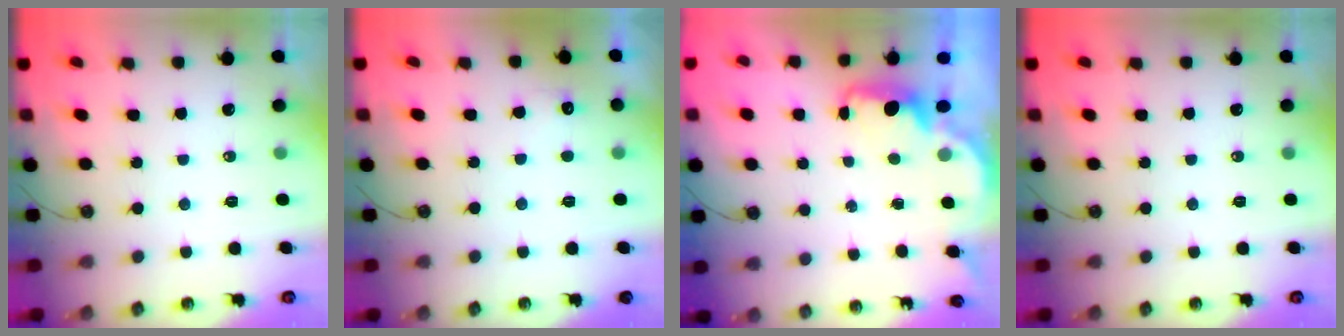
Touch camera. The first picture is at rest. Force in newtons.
{"total": 6.0, "press": 5.8, "slide": 1.3}
{"total": 1.6, "press": 1.5, "slide": 0.5}
{"total": 0.0}